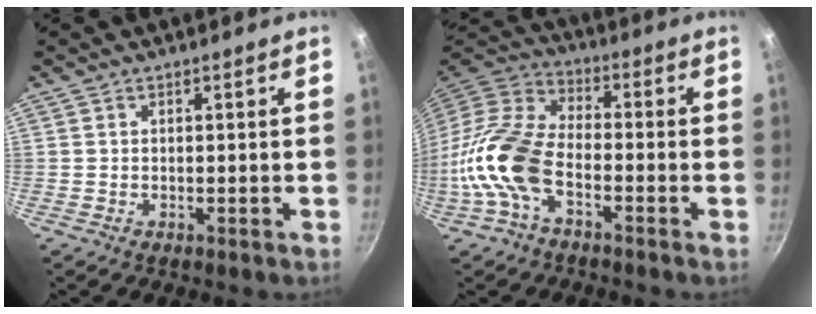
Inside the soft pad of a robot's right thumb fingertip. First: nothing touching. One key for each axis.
{"total": 14.5, "fx": -5.1, "fy": 8.0, "fz": 11.0, "tx": -0.208, "ty": 0.046, "tz": -0.116}